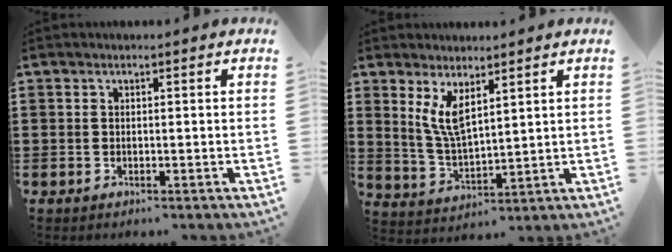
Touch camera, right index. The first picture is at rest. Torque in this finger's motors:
{"motor_torque": [0.19, 0.07, 0.40, 0.10]}